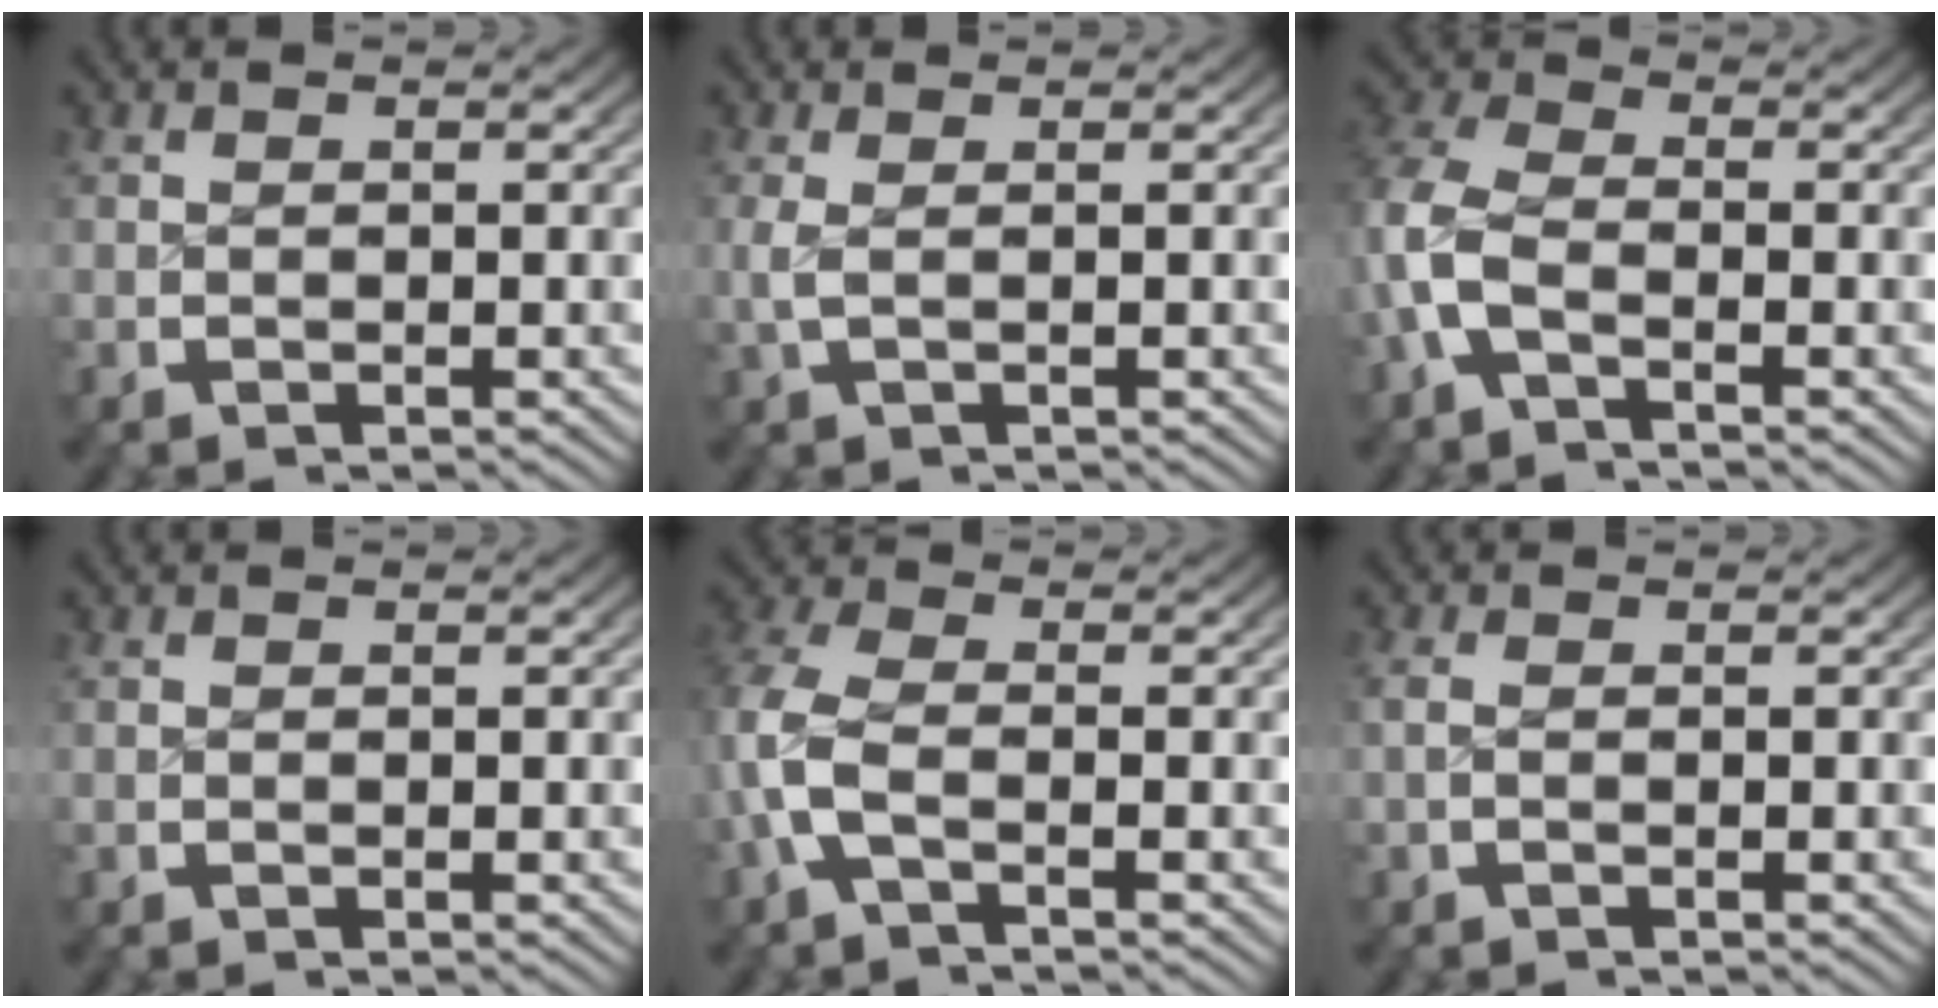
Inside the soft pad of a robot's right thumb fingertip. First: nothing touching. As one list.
[{"total": 1.8, "force": [0.2, 0.7, 1.7], "torque": [-0.052, -0.007, 0.008]}, {"total": 5.0, "force": [-0.6, 3.6, 3.4], "torque": [-0.093, -0.016, -0.011]}, {"total": 0.0}, {"total": 4.9, "force": [-0.5, 3.2, 3.7], "torque": [-0.110, -0.013, -0.005]}, {"total": 0.9, "force": [-0.2, 0.4, 0.8], "torque": [-0.023, -0.002, -0.001]}]